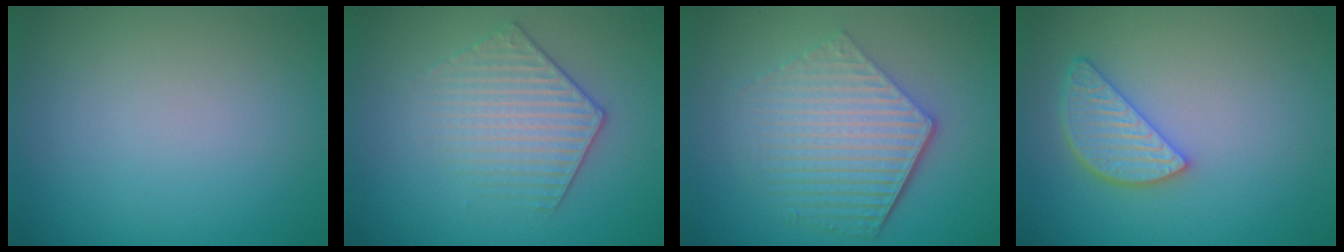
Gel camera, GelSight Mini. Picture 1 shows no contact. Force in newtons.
{"total": 3.7, "press": 3.5, "slide": 1.2}
{"total": 6.1, "press": 4.4, "slide": 4.2}
{"total": 3.5, "press": 3.0, "slide": 1.7}